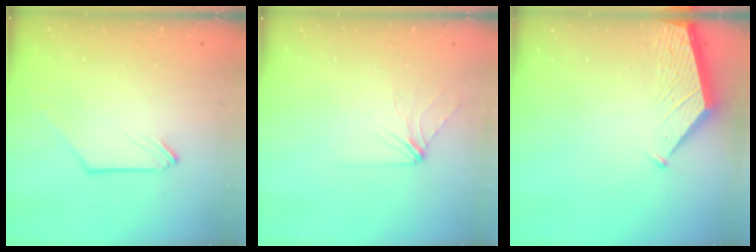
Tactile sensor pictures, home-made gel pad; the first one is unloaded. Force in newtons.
{"total": 3.4, "press": 3.3, "slide": 0.6}
{"total": 1.5, "press": 1.5, "slide": 0.2}